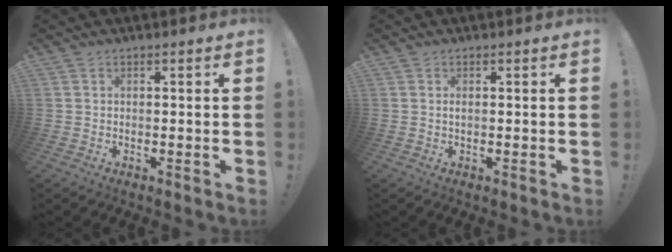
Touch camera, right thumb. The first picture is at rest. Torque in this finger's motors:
{"motor_torque": [0.11, -0.02, 0.25, -0.05, 0.00]}